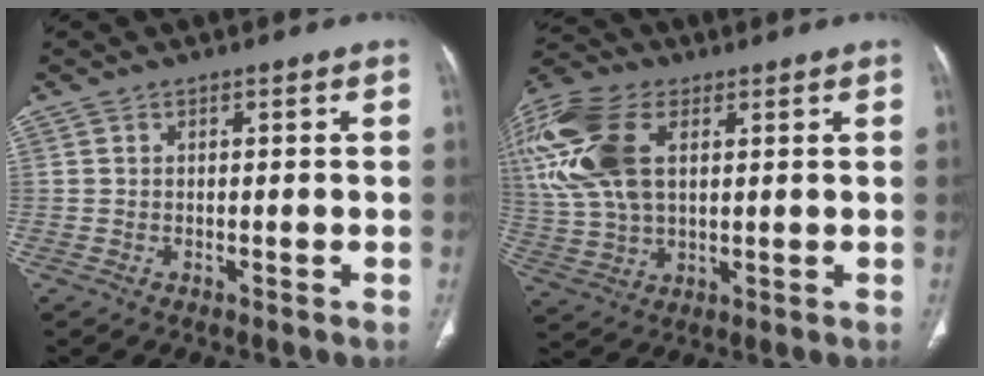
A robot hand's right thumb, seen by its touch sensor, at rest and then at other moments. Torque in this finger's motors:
{"motor_torque": [2.02, 2.49, 1.63, 0.42, 0.29]}